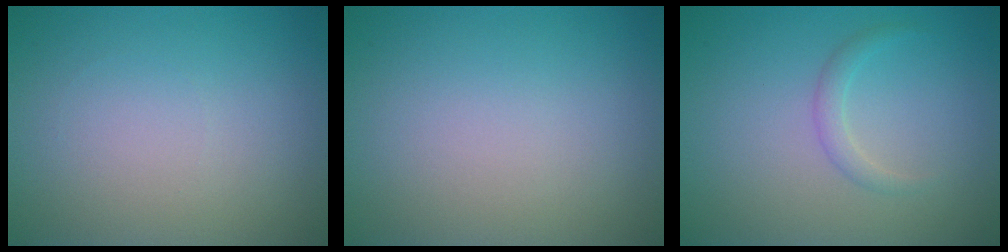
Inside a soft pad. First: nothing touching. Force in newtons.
{"total": 0.0}
{"total": 1.2, "press": 1.2, "slide": 0.1}